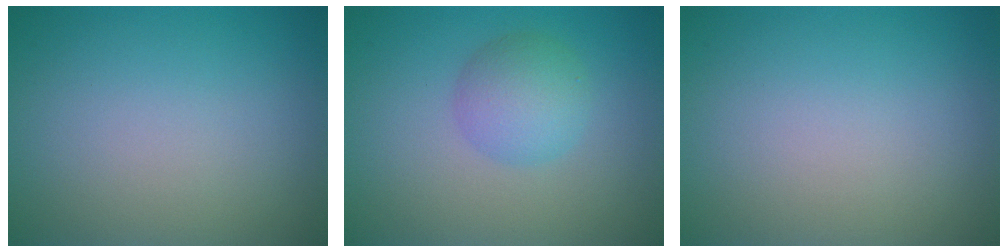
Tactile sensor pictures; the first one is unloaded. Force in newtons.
{"total": 3.4, "press": 3.4, "slide": 0.1}
{"total": 0.0}